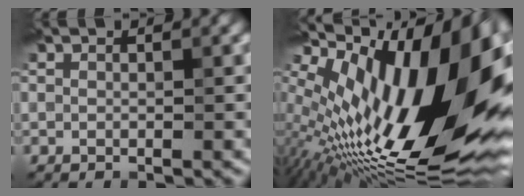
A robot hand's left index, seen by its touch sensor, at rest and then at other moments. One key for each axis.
{"total": 20.3, "fx": 3.9, "fy": 8.7, "fz": 18.0, "tx": -0.292, "ty": 0.016, "tz": 0.055}